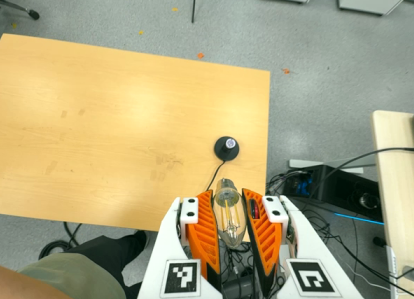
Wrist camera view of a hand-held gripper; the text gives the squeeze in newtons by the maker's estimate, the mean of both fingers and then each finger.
{"total": 19.7, "left": 21.3, "right": 18.0}